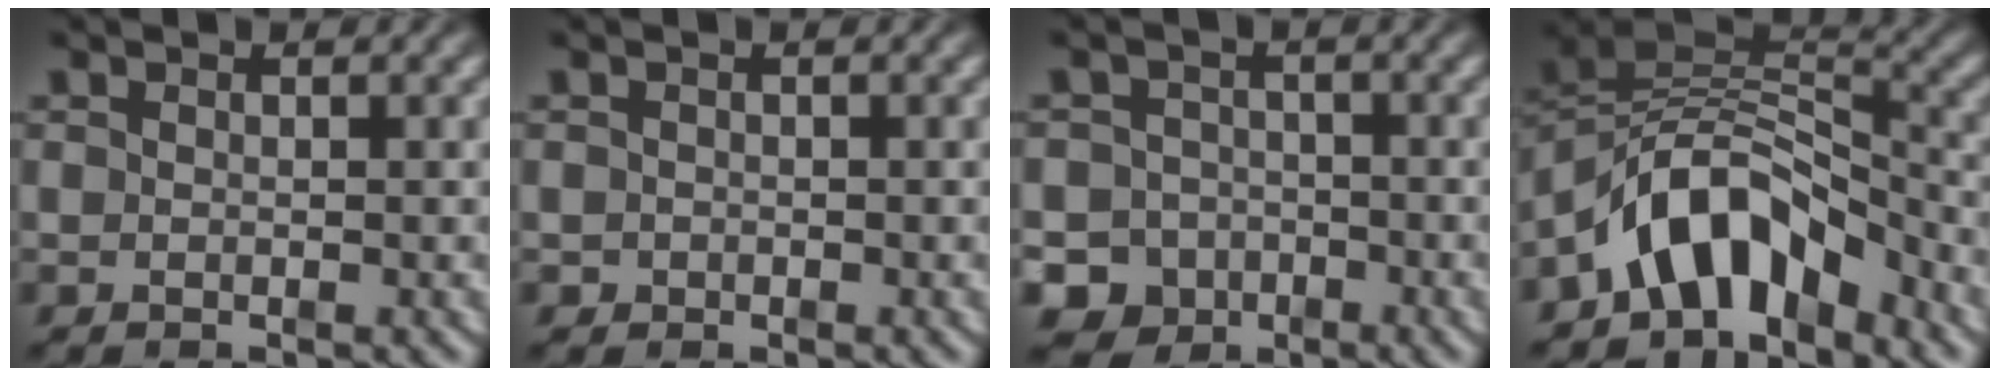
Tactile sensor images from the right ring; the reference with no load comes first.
{"total": 1.2, "force": [-0.7, 1.0, -0.1], "torque": [-0.004, -0.013, -0.008]}
{"total": 10.5, "force": [-5.0, 8.9, 2.3], "torque": [-0.045, -0.042, -0.085]}
{"total": 11.2, "force": [-2.5, 8.2, 7.2], "torque": [-0.145, -0.023, -0.039]}